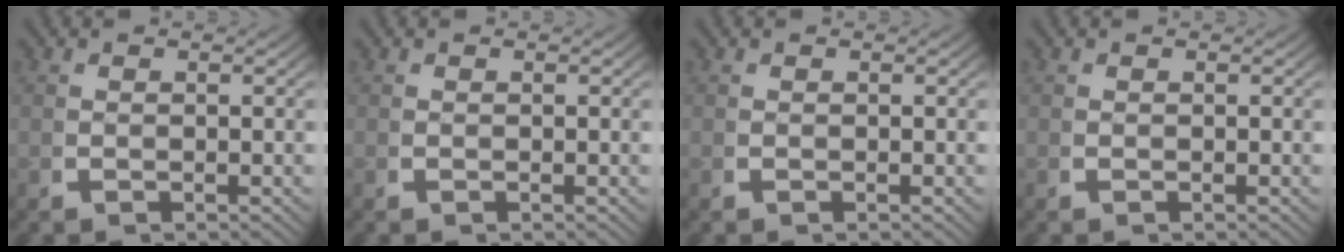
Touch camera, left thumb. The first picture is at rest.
{"total": 0.0}
{"total": 0.0}
{"total": 0.0}